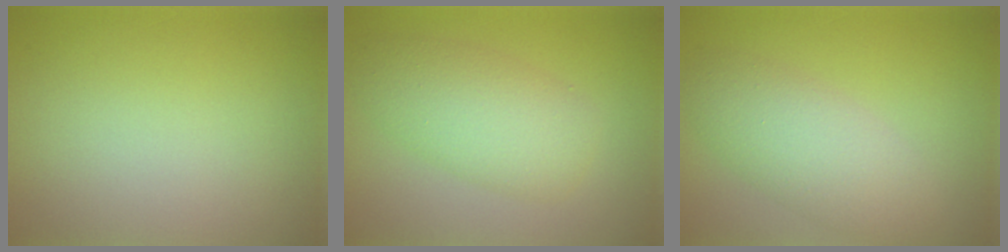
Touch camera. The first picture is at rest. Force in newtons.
{"total": 4.8, "press": 4.8, "slide": 0.1}
{"total": 4.4, "press": 4.4, "slide": 0.0}